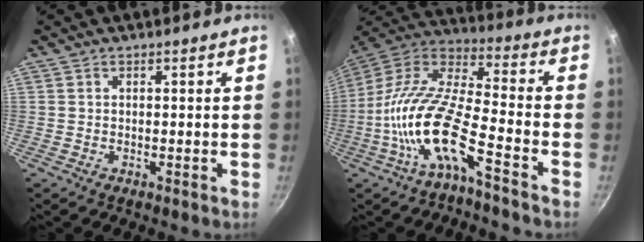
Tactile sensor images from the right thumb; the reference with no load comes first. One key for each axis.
{"total": 15.9, "fx": -7.1, "fy": 4.2, "fz": 13.6, "tx": -0.261, "ty": 0.058, "tz": -0.151}